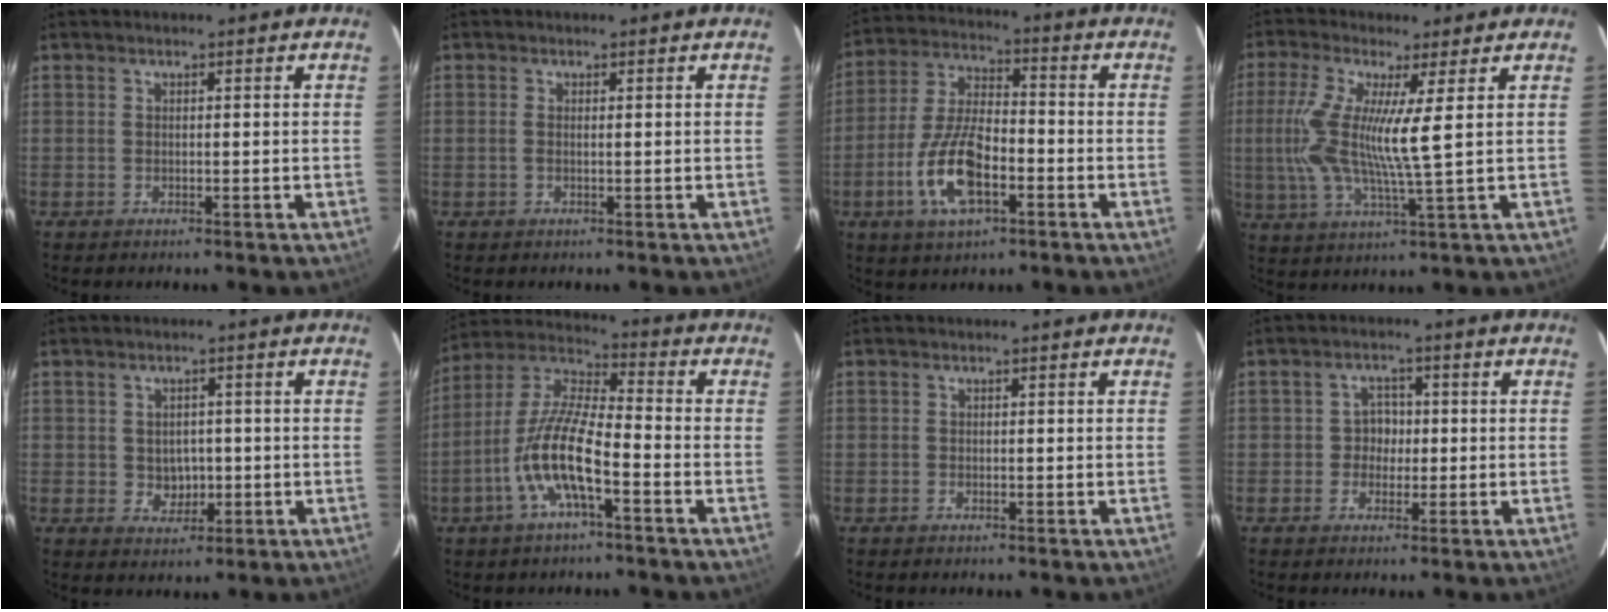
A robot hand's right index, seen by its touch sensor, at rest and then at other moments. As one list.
[{"total": 0.7, "force": [0.0, -0.1, 0.7], "torque": [-0.016, 0.000, -0.002]}, {"total": 13.5, "force": [-5.2, 5.4, 11.2], "torque": [-0.238, -0.004, -0.095]}, {"total": 11.5, "force": [1.9, 0.6, 11.3], "torque": [-0.226, -0.008, 0.033]}, {"total": 4.0, "force": [-0.3, 3.6, 1.8], "torque": [-0.030, 0.005, 0.004]}, {"total": 12.4, "force": [-5.2, 2.8, 10.9], "torque": [-0.227, 0.000, -0.104]}, {"total": 0.0}, {"total": 3.1, "force": [-0.7, 3.0, 0.7], "torque": [-0.004, 0.015, -0.014]}]